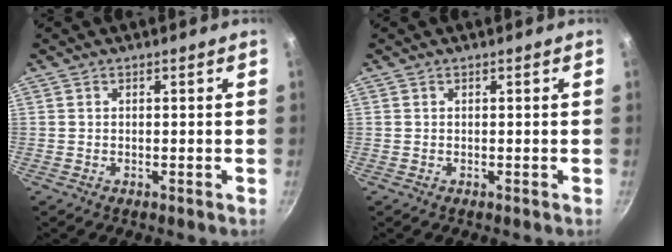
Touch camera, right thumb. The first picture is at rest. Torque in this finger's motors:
{"motor_torque": [0.01, 0.01, 0.00, 0.00, 0.03]}